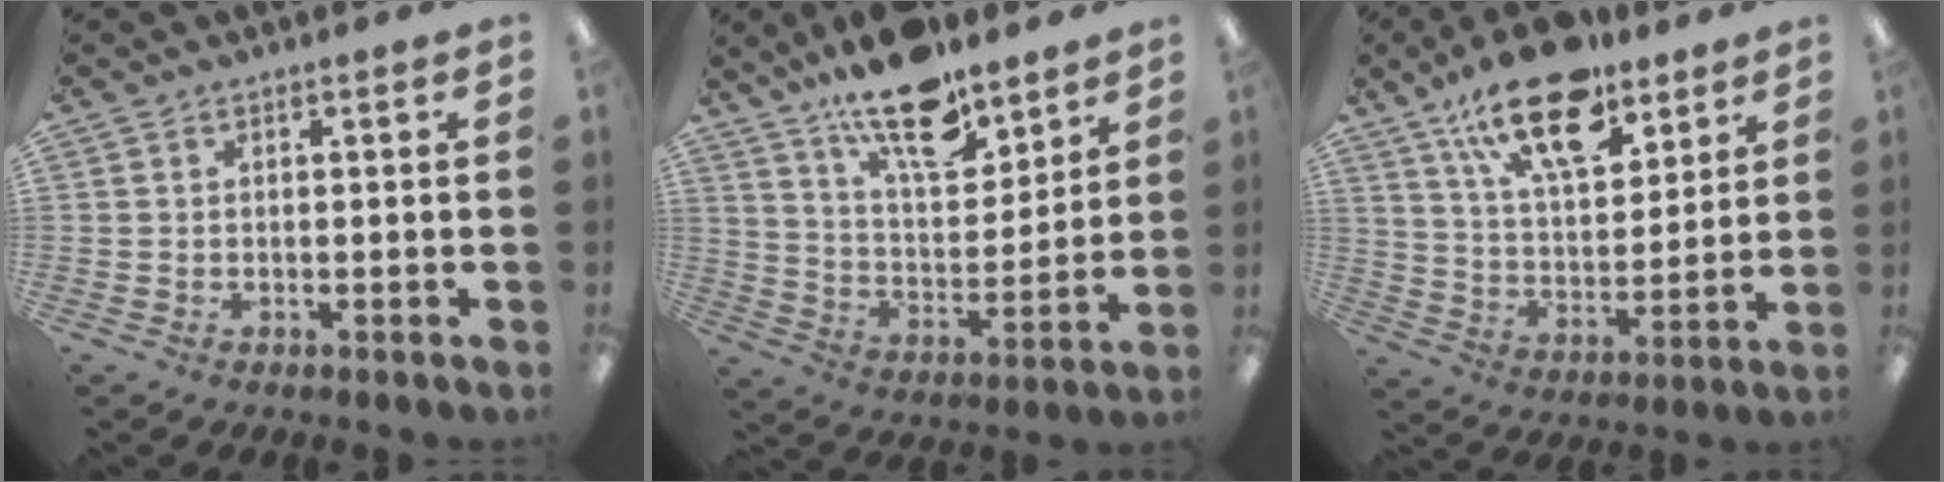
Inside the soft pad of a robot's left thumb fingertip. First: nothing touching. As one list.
[{"total": 17.3, "force": [13.1, 6.6, 9.2], "torque": [-0.150, -0.079, 0.225]}, {"total": 19.2, "force": [13.0, 8.4, 11.3], "torque": [-0.183, -0.062, 0.224]}]